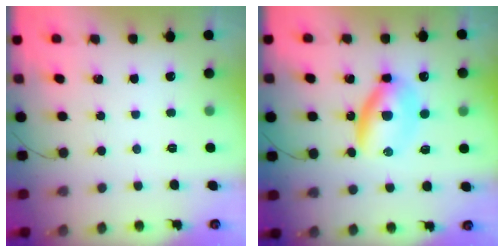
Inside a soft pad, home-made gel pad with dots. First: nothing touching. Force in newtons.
{"total": 7.4, "press": 7.3, "slide": 0.7}